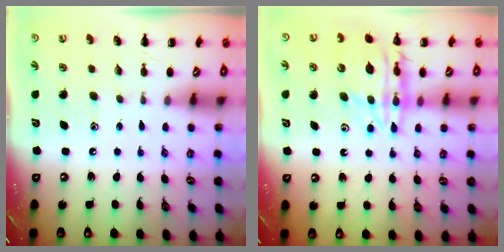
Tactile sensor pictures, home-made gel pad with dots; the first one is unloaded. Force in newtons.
{"total": 14.9, "press": 14.4, "slide": 3.5}